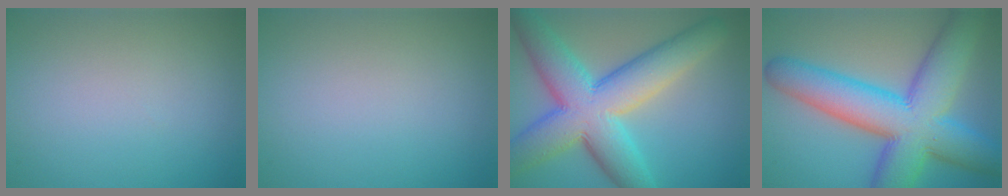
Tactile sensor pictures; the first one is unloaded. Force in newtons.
{"total": 0.0}
{"total": 11.6, "press": 11.6, "slide": 0.2}
{"total": 12.8, "press": 12.8, "slide": 0.3}